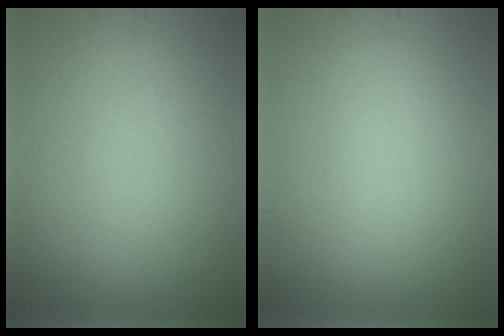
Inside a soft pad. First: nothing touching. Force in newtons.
{"total": 0.0}